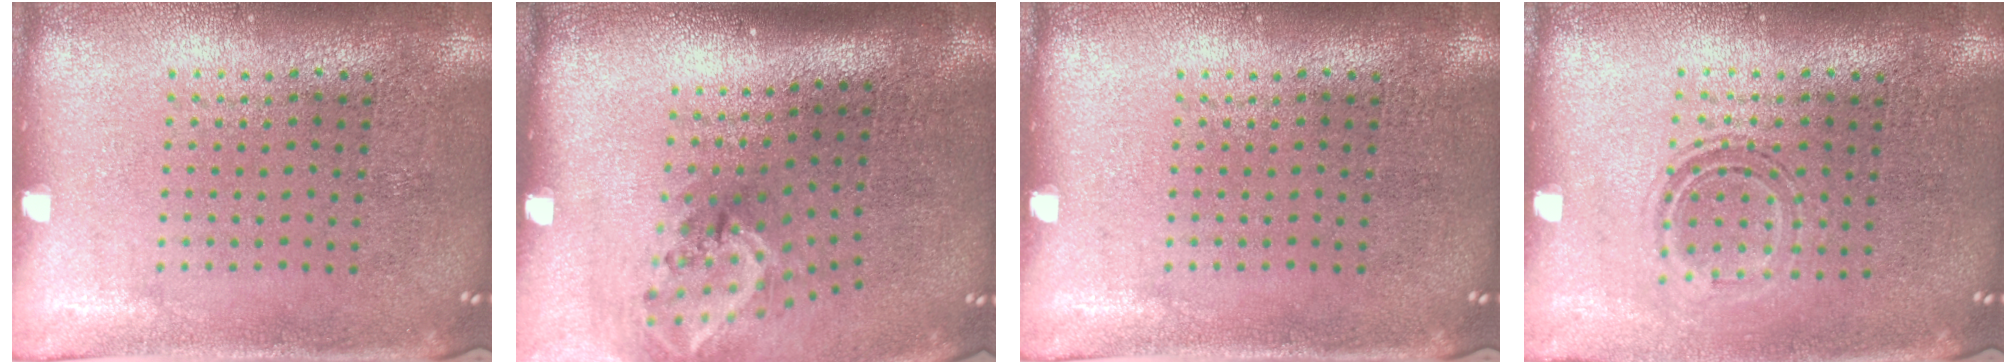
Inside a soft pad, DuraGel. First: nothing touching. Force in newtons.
{"total": 2.1, "press": 1.3, "slide": 1.6}
{"total": 0.0}
{"total": 1.1, "press": 1.0, "slide": 0.5}